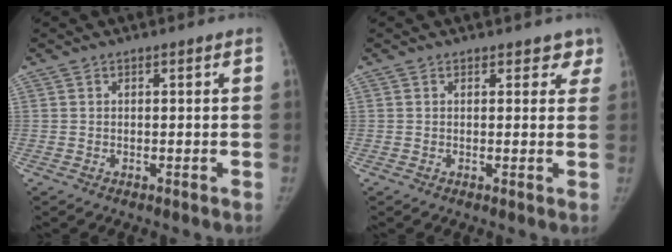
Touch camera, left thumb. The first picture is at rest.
{"total": 3.0, "force": [2.2, 1.8, 0.8], "torque": [0.029, -0.007, 0.015]}